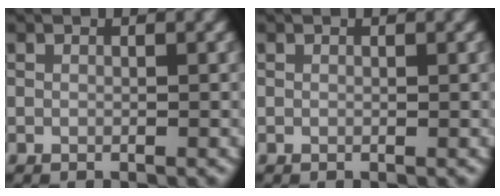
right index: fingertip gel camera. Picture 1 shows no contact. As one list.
[{"total": 0.0}]